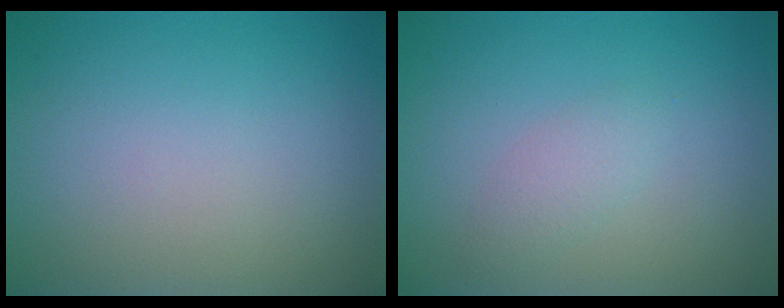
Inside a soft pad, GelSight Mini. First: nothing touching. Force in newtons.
{"total": 1.5, "press": 1.5, "slide": 0.1}